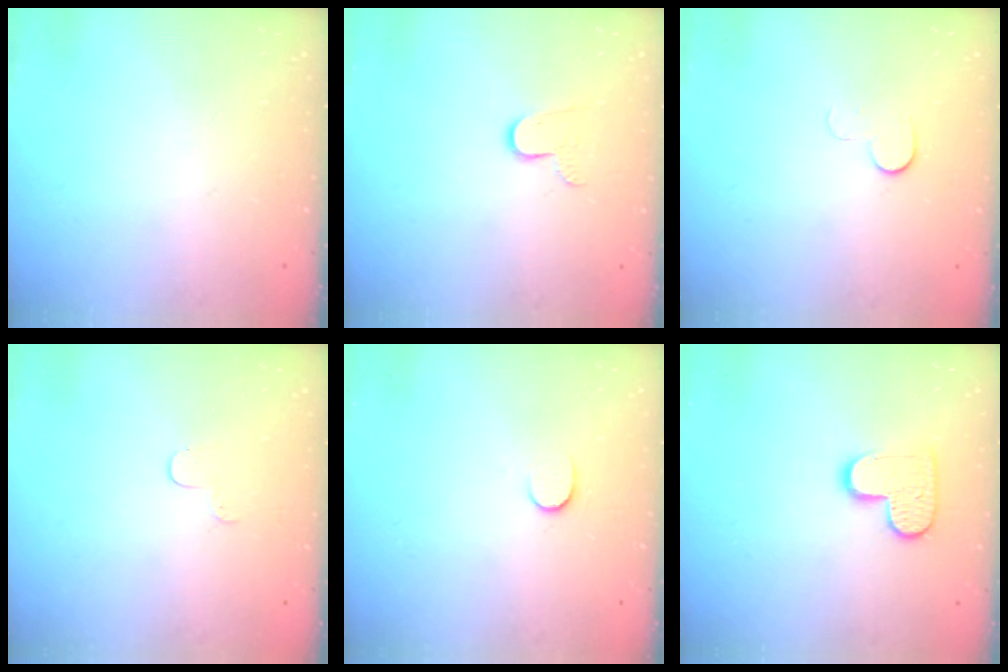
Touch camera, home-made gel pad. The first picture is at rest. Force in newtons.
{"total": 7.6, "press": 7.6, "slide": 0.7}
{"total": 5.3, "press": 5.3, "slide": 0.5}
{"total": 3.4, "press": 3.4, "slide": 0.4}
{"total": 6.3, "press": 6.3, "slide": 0.5}
{"total": 10.1, "press": 10.1, "slide": 0.3}